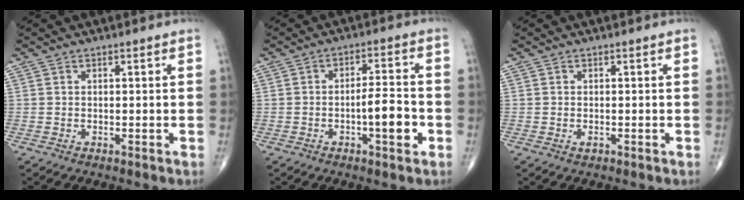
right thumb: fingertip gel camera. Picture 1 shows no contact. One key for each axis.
{"total": 7.3, "fx": -2.3, "fy": 2.1, "fz": 6.6, "tx": -0.094, "ty": 0.018, "tz": -0.035}
{"total": 0.8, "fx": -0.3, "fy": 0.4, "fz": 0.6, "tx": -0.011, "ty": -0.001, "tz": -0.005}